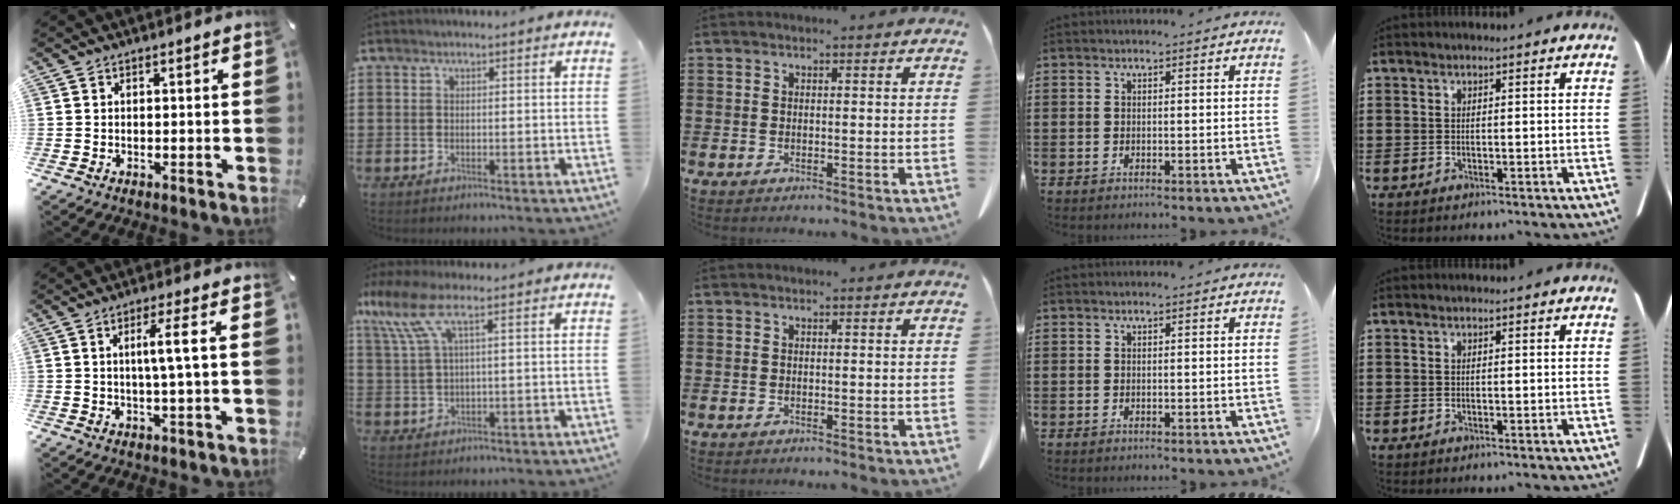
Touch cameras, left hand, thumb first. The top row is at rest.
{"thumb": {"total": 6.7, "force": [1.0, 0.0, 6.7], "torque": [-0.118, -0.003, 0.007]}, "index": {"total": 7.1, "force": [2.8, 1.5, 6.4], "torque": [-0.151, -0.002, 0.044]}}